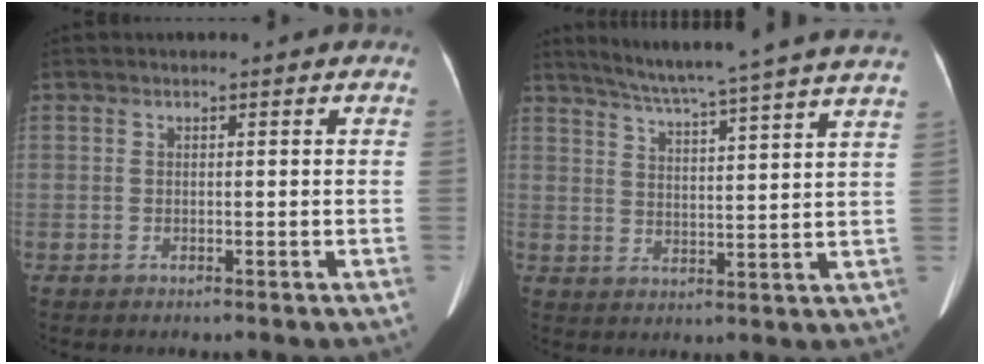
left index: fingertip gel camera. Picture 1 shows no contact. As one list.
[{"total": 20.0, "force": [17.6, -1.6, 9.5], "torque": [-0.159, -0.020, 0.230]}]